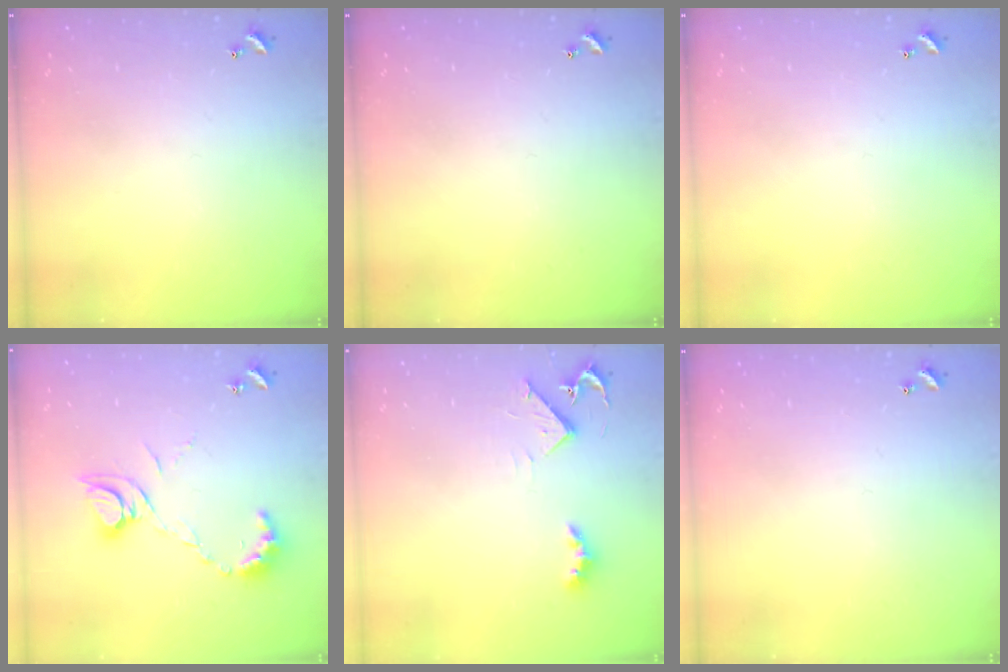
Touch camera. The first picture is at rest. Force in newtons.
{"total": 0.0}
{"total": 0.0}
{"total": 9.8, "press": 9.8, "slide": 1.0}
{"total": 4.1, "press": 4.0, "slide": 0.5}
{"total": 0.0}